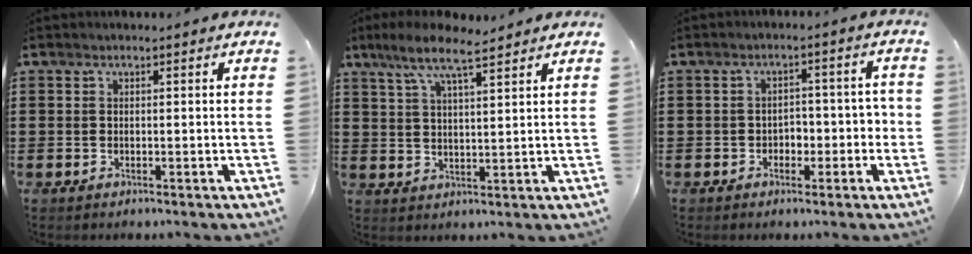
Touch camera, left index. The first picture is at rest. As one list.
[{"total": 7.7, "force": [5.9, 1.5, 4.7], "torque": [-0.109, -0.009, 0.106]}, {"total": 3.2, "force": [-1.3, 2.4, 1.7], "torque": [-0.032, 0.004, -0.033]}]